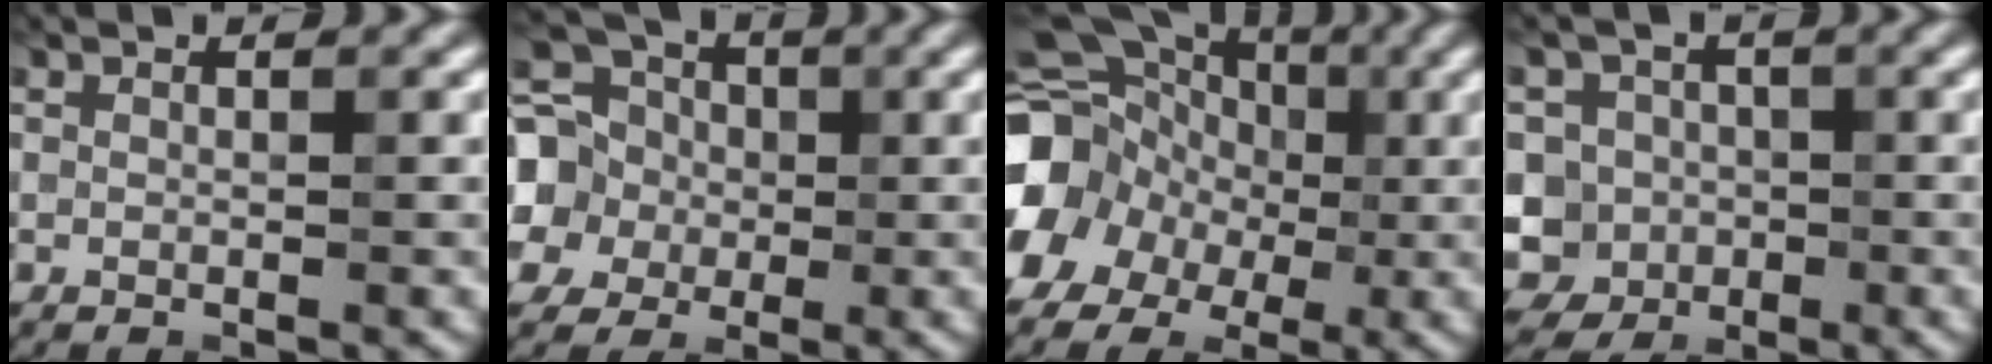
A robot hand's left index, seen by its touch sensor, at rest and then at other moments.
{"total": 10.3, "force": [0.7, 9.3, 4.3], "torque": [-0.120, 0.025, -0.025]}
{"total": 13.1, "force": [-2.5, 11.6, 5.6], "torque": [-0.119, -0.010, -0.073]}
{"total": 8.5, "force": [-1.7, 8.0, 2.4], "torque": [-0.051, 0.026, -0.068]}